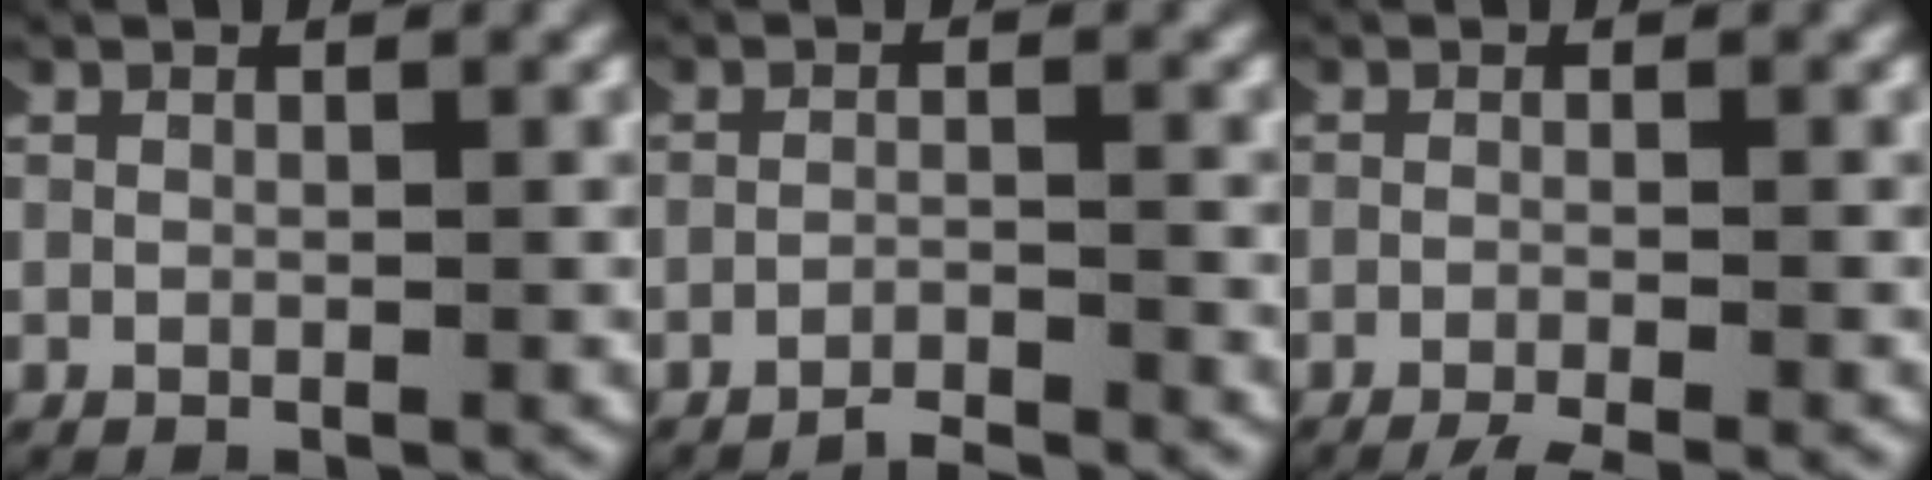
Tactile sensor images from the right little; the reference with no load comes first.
{"total": 3.3, "force": [-3.3, 0.1, 0.1], "torque": [0.000, -0.010, -0.053]}
{"total": 3.5, "force": [-3.2, 0.6, 1.3], "torque": [-0.020, -0.012, -0.044]}